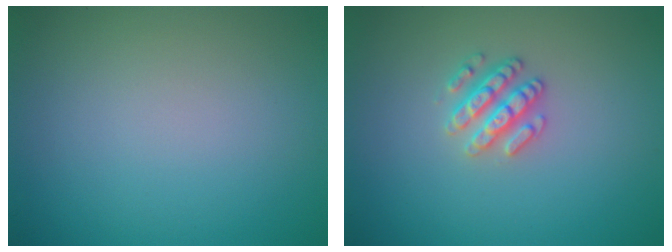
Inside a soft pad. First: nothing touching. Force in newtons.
{"total": 2.6, "press": 2.5, "slide": 0.4}